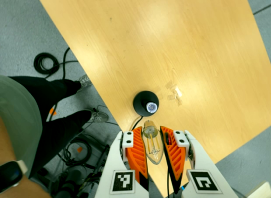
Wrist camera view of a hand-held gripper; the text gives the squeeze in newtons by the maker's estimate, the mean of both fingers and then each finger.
{"total": 22.2, "left": 23.6, "right": 20.7}